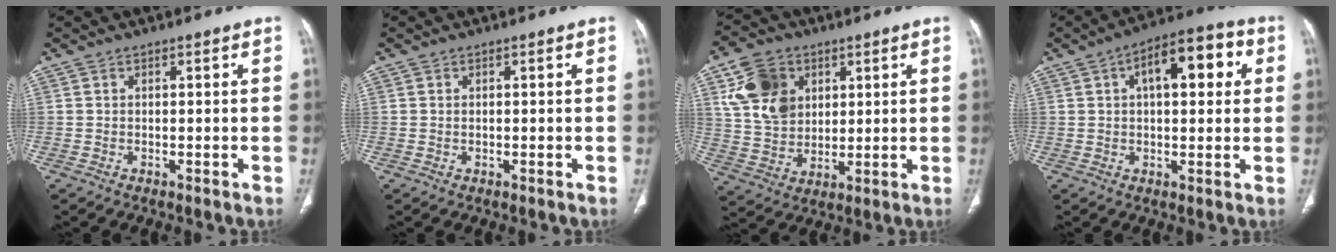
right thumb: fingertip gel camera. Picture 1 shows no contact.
{"total": 0.0}
{"total": 12.8, "force": [4.7, 9.8, 6.9], "torque": [-0.101, -0.010, 0.096]}
{"total": 13.1, "force": [3.8, 6.1, 11.0], "torque": [-0.126, 0.021, 0.049]}